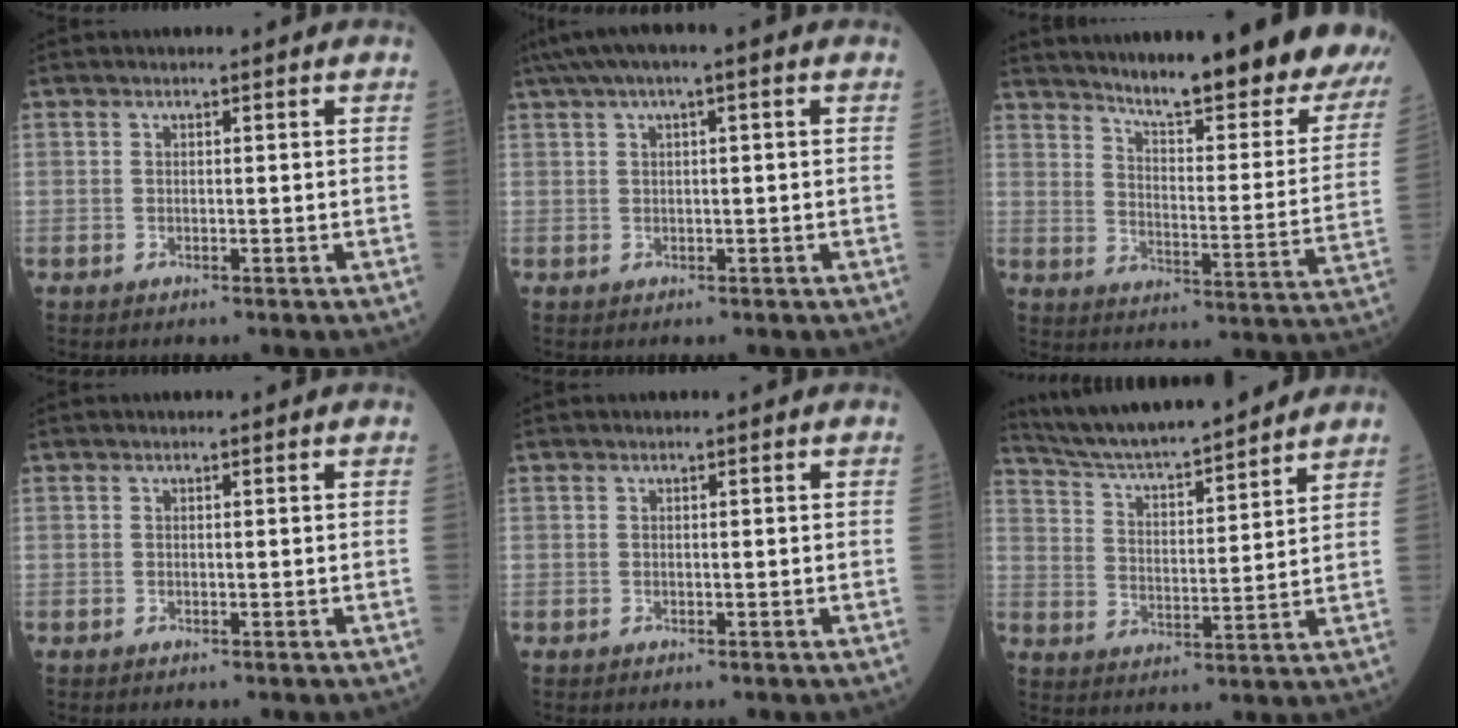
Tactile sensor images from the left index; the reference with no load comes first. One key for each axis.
{"total": 5.7, "fx": 3.0, "fy": 0.8, "fz": 4.8, "tx": -0.090, "ty": 0.038, "tz": 0.050}
{"total": 25.8, "fx": 22.9, "fy": 2.5, "fz": 11.7, "tx": -0.164, "ty": -0.092, "tz": 0.284}
{"total": 0.0}
{"total": 0.0}
{"total": 16.5, "fx": 15.0, "fy": 1.4, "fz": 6.7, "tx": -0.120, "ty": 0.011, "tz": 0.244}